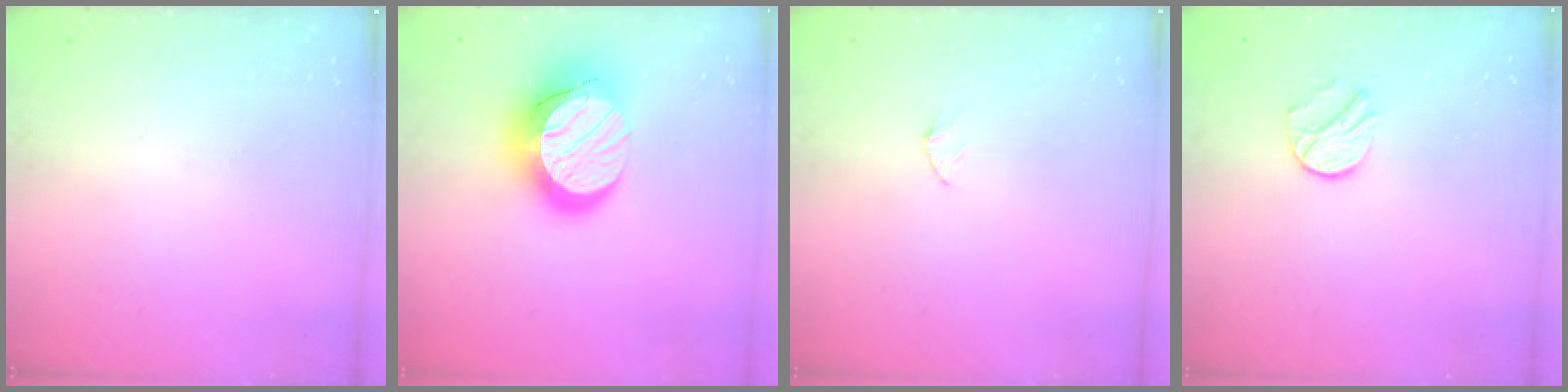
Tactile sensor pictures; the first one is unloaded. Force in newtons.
{"total": 17.7, "press": 17.7, "slide": 1.6}
{"total": 3.4, "press": 3.4, "slide": 0.4}
{"total": 8.6, "press": 8.6, "slide": 0.1}